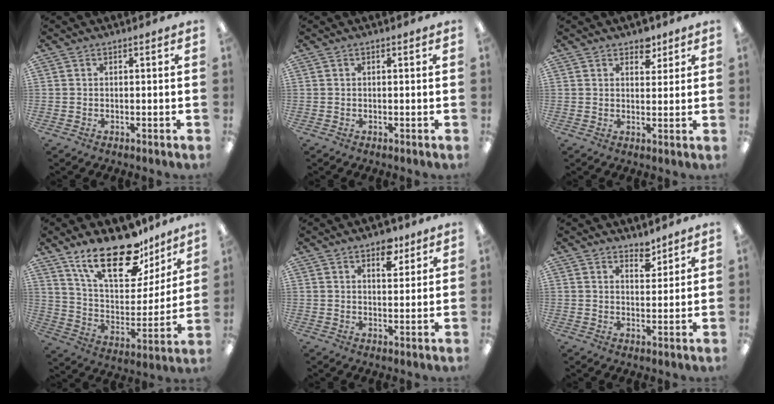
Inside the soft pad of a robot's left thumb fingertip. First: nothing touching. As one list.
[{"total": 0.0}, {"total": 4.5, "force": [3.3, 2.6, 1.5], "torque": [-0.006, -0.015, 0.054]}, {"total": 23.1, "force": [15.8, 10.0, 13.6], "torque": [-0.218, -0.094, 0.275]}, {"total": 6.2, "force": [4.2, 3.1, 3.3], "torque": [-0.027, -0.021, 0.068]}, {"total": 4.2, "force": [3.7, 1.8, 1.0], "torque": [0.006, -0.027, 0.062]}]